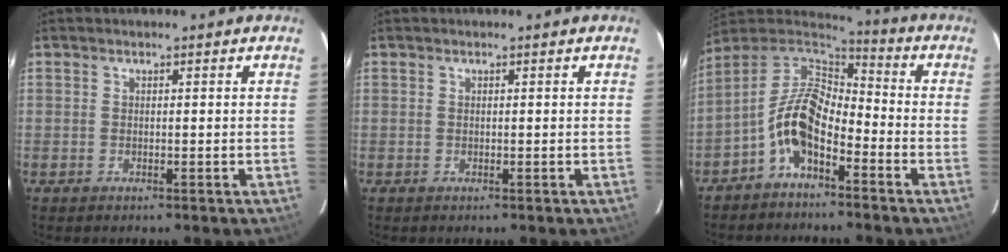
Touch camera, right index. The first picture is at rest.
{"total": 0.0}
{"total": 10.7, "force": [-4.9, 5.3, 7.9], "torque": [-0.163, 0.015, -0.099]}